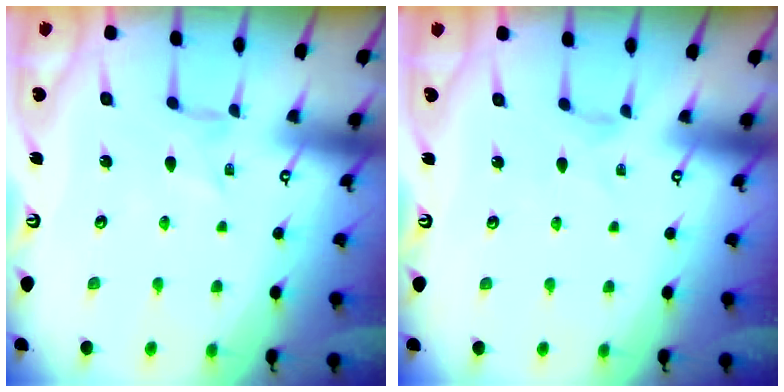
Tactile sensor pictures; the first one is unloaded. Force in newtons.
{"total": 0.0}